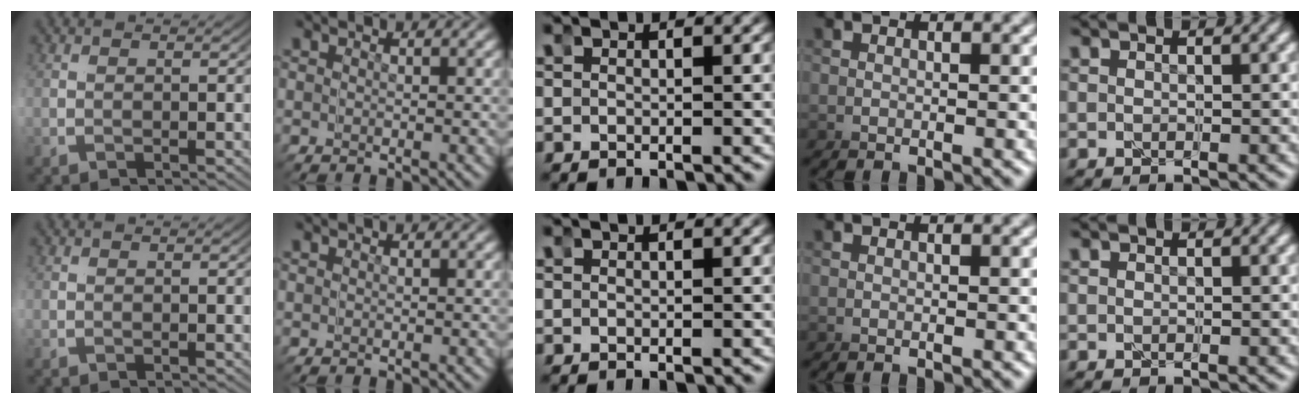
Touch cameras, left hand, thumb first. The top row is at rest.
{}